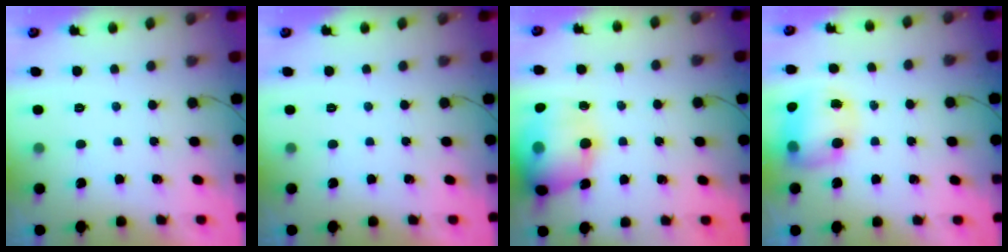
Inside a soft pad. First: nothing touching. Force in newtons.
{"total": 0.0}
{"total": 16.6, "press": 16.3, "slide": 3.3}
{"total": 9.8, "press": 9.6, "slide": 2.1}